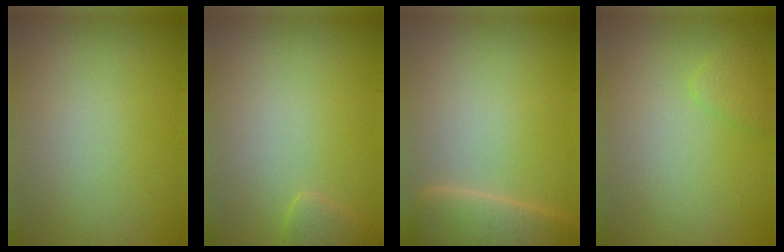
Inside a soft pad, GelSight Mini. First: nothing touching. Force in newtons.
{"total": 1.4, "press": 1.4, "slide": 0.1}
{"total": 5.0, "press": 4.9, "slide": 0.7}
{"total": 1.4, "press": 1.4, "slide": 0.1}